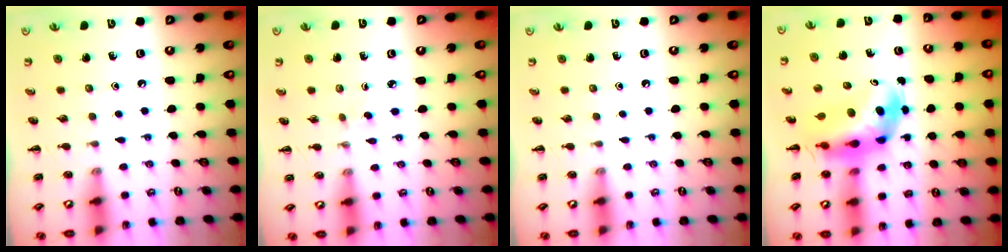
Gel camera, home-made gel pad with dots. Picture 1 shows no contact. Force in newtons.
{"total": 2.3, "press": 2.1, "slide": 0.9}
{"total": 0.0}
{"total": 6.4, "press": 6.2, "slide": 1.7}